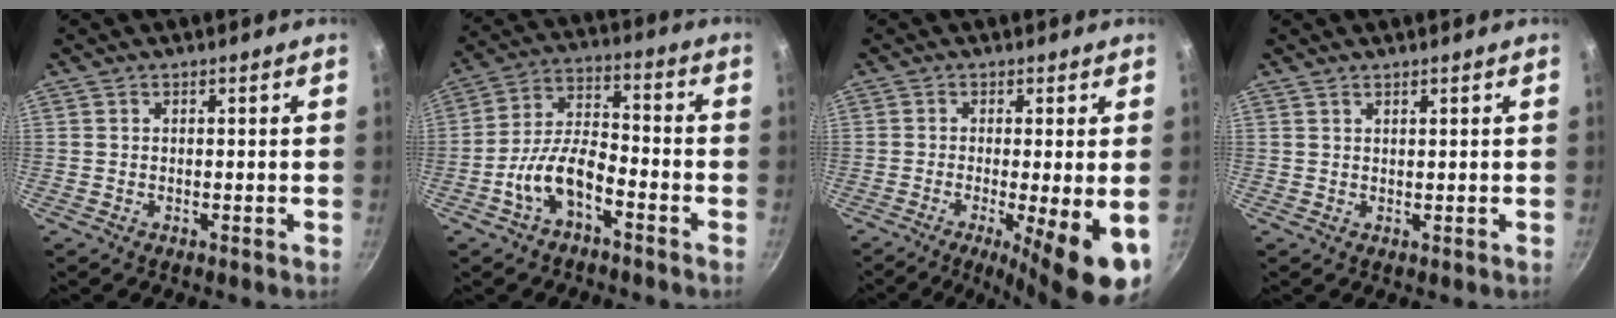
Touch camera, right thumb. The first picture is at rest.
{"total": 10.3, "force": [-5.1, 4.8, 7.6], "torque": [-0.130, 0.051, -0.100]}
{"total": 11.6, "force": [-3.3, 2.1, 10.9], "torque": [-0.155, -0.010, -0.045]}
{"total": 0.8, "force": [0.7, 0.0, 0.4], "torque": [-0.002, -0.010, 0.008]}